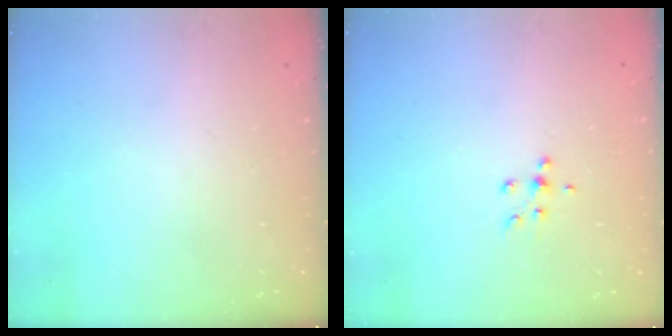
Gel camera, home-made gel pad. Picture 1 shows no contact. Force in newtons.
{"total": 5.2, "press": 5.1, "slide": 0.9}